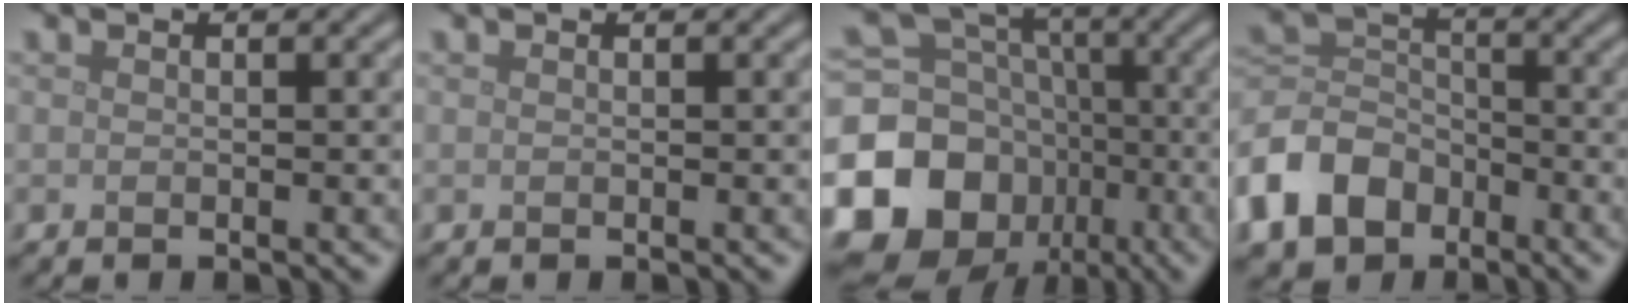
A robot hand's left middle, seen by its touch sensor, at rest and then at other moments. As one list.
[{"total": 0.0}, {"total": 16.2, "force": [-5.8, 13.6, 6.6], "torque": [-0.167, -0.016, -0.121]}, {"total": 7.5, "force": [-4.1, 5.4, 3.3], "torque": [-0.070, 0.003, -0.098]}]